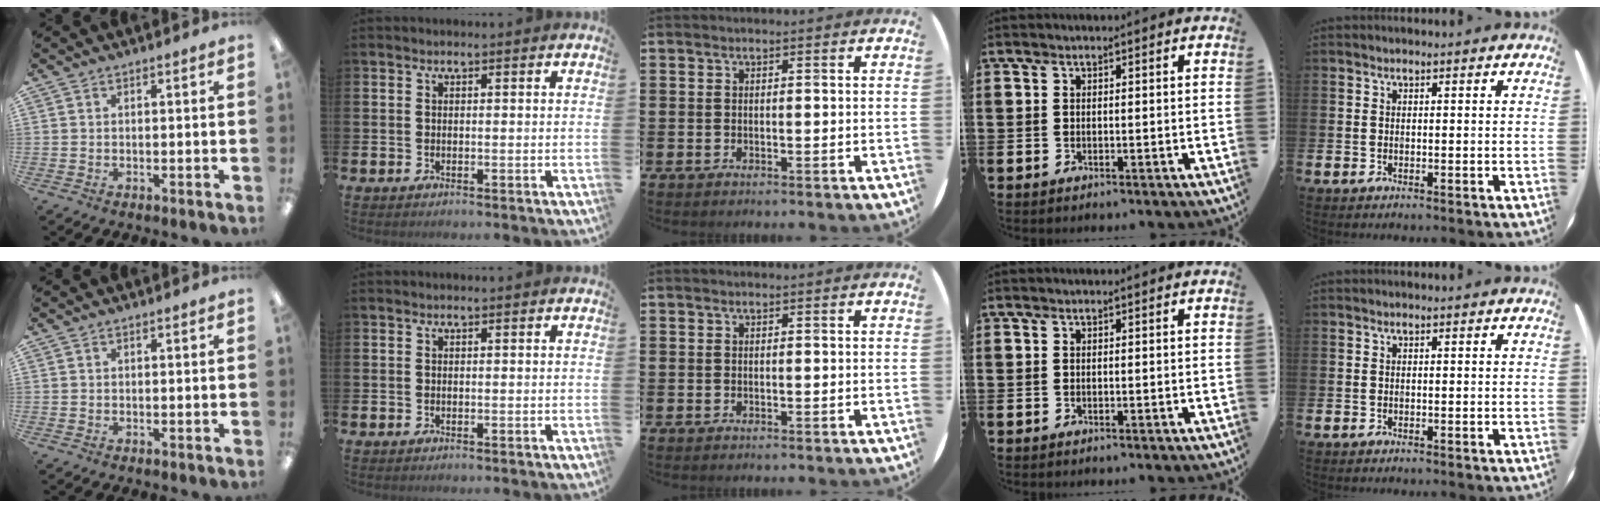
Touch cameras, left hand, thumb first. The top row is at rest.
{}